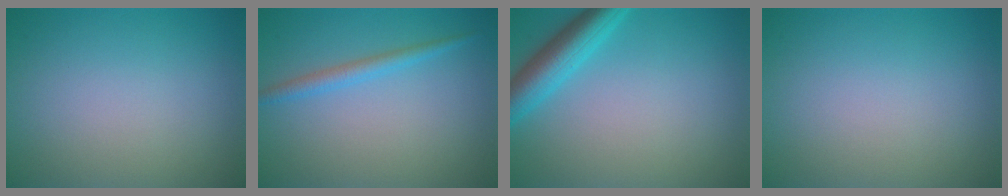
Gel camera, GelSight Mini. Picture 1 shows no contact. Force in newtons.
{"total": 1.8, "press": 1.8, "slide": 0.1}
{"total": 4.5, "press": 4.5, "slide": 0.2}
{"total": 0.0}